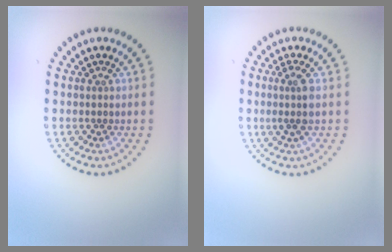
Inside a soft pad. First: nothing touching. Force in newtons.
{"total": 2.0, "press": 1.7, "slide": 1.0}